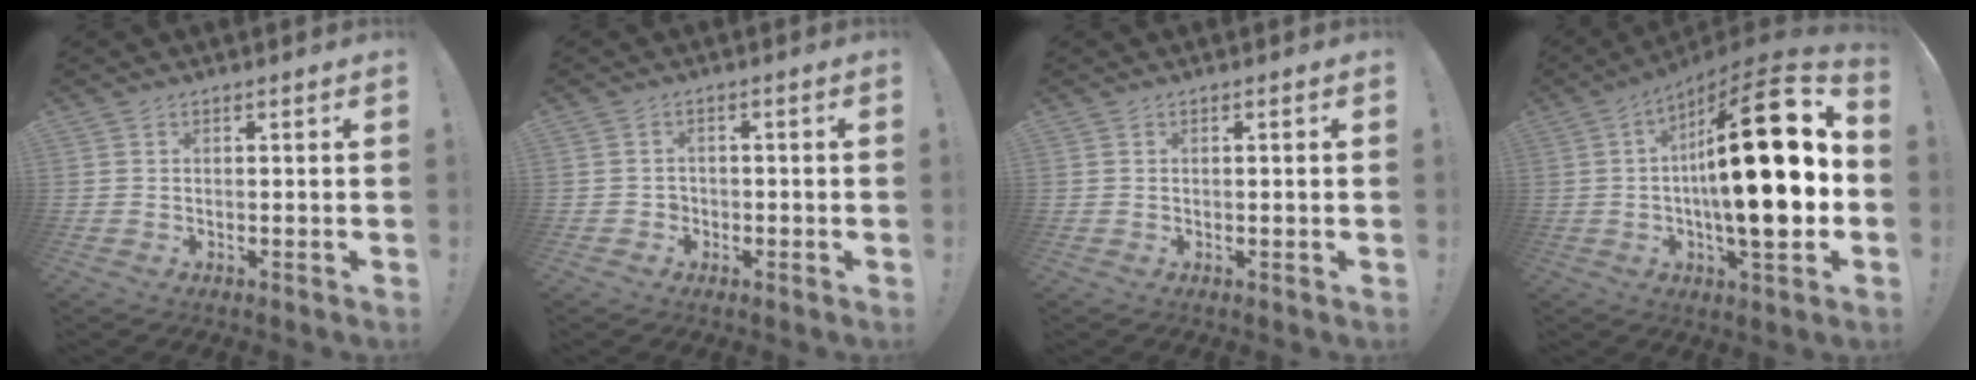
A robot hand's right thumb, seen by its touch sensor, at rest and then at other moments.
{"total": 1.9, "force": [-0.9, 1.7, 0.4], "torque": [-0.013, 0.005, -0.016]}
{"total": 0.6, "force": [0.0, -0.3, 0.5], "torque": [-0.008, -0.002, -0.002]}
{"total": 27.3, "force": [0.4, 6.2, 26.5], "torque": [-0.430, -0.014, -0.012]}